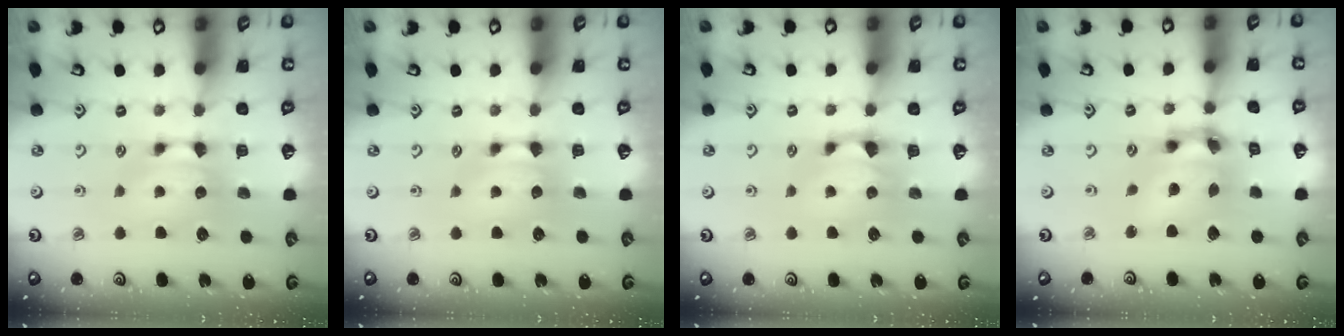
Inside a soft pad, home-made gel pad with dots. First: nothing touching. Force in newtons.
{"total": 0.0}
{"total": 0.6, "press": 0.2, "slide": 0.5}
{"total": 8.0, "press": 7.6, "slide": 2.6}